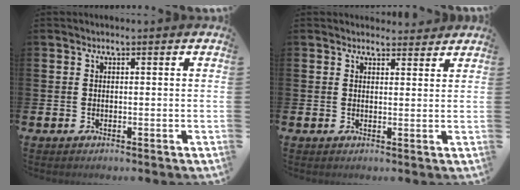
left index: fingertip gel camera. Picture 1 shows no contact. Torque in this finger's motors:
{"motor_torque": [0.34, -0.39, -0.03, -0.03]}